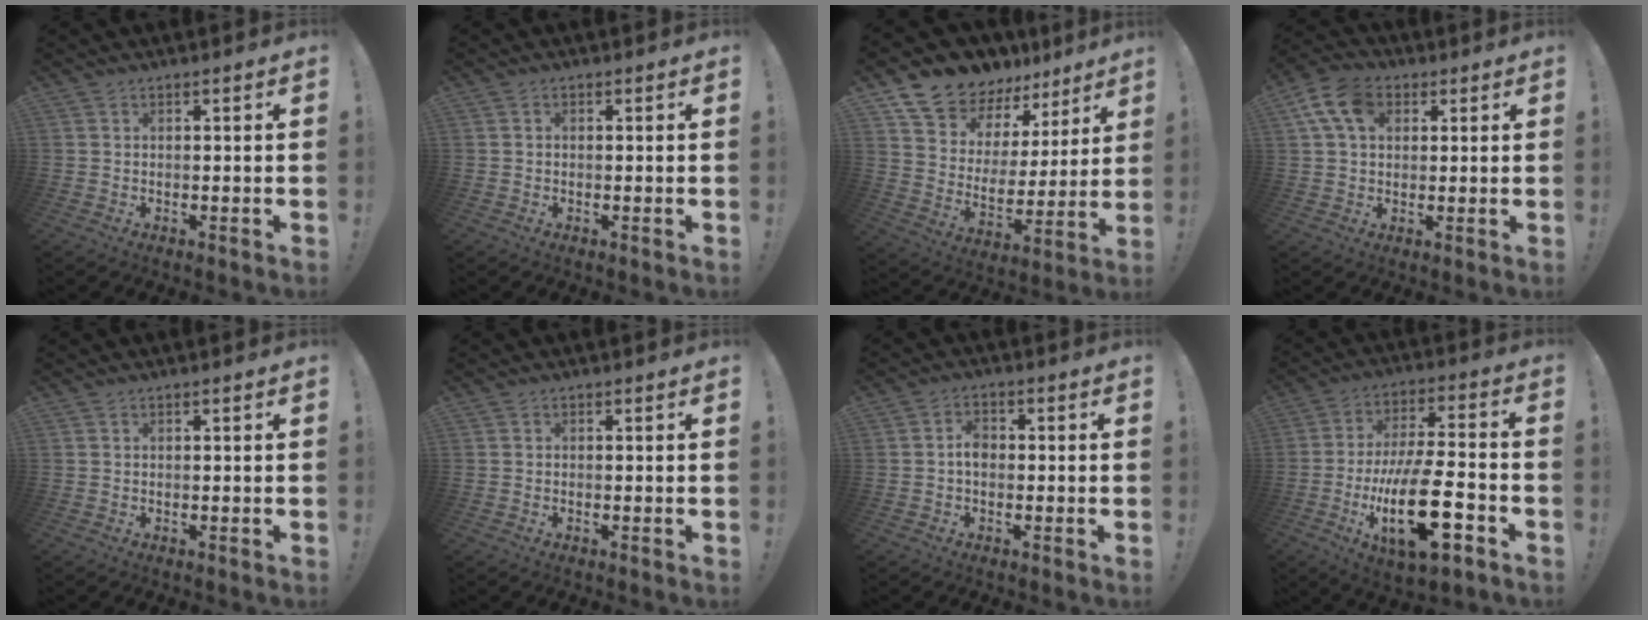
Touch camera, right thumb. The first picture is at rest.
{"total": 0.6, "force": [-0.2, 0.5, 0.2], "torque": [-0.008, 0.002, -0.004]}
{"total": 12.1, "force": [10.5, 5.6, 2.3], "torque": [-0.058, -0.091, 0.190]}
{"total": 11.4, "force": [4.0, 7.7, 7.3], "torque": [-0.148, 0.004, 0.078]}
{"total": 0.0}
{"total": 0.0}
{"total": 3.8, "force": [-0.5, 2.5, 2.8], "torque": [-0.045, 0.007, -0.011]}
{"total": 22.1, "force": [-7.2, 8.2, 19.2], "torque": [-0.339, 0.025, -0.113]}